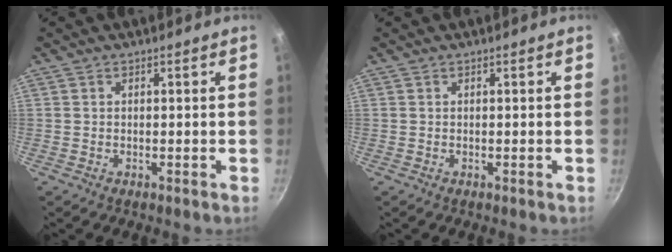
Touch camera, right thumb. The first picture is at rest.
{"total": 0.0}